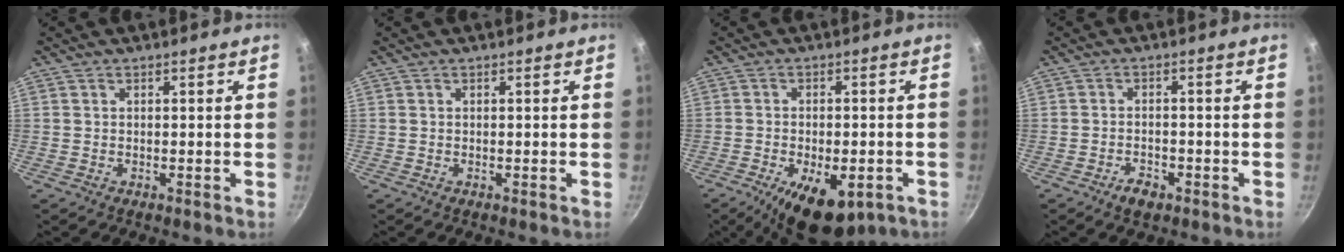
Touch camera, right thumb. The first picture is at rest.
{"total": 0.0}
{"total": 12.4, "force": [-5.6, 6.0, 9.2], "torque": [-0.120, 0.010, -0.072]}
{"total": 3.6, "force": [-2.2, 1.9, 2.1], "torque": [-0.030, 0.016, -0.036]}